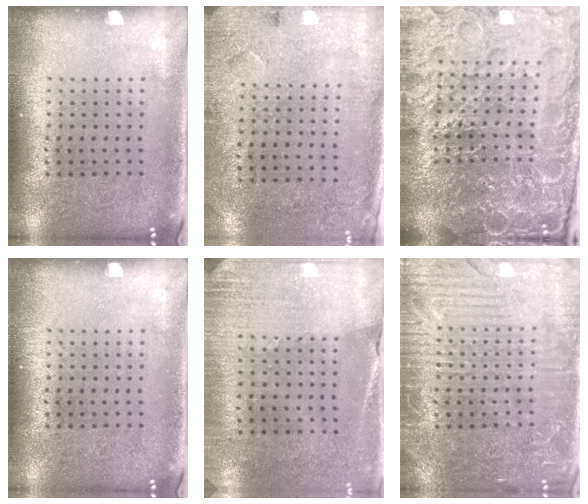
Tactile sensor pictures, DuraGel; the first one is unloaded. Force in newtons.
{"total": 2.7, "press": 2.2, "slide": 1.6}
{"total": 6.7, "press": 5.9, "slide": 3.1}
{"total": 0.0}
{"total": 2.6, "press": 2.5, "slide": 0.8}
{"total": 4.1, "press": 4.0, "slide": 1.1}